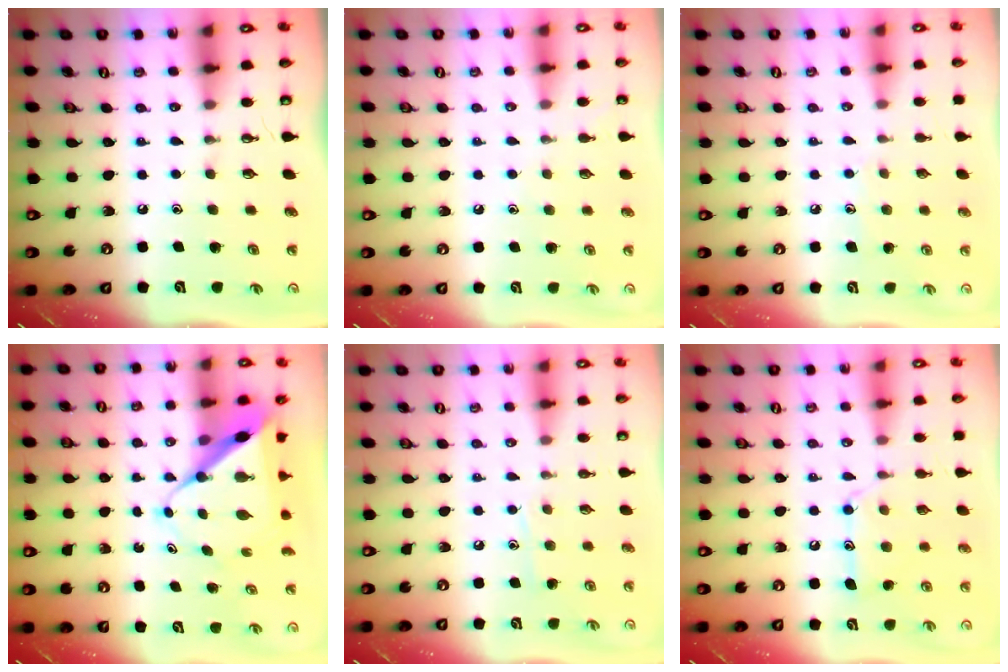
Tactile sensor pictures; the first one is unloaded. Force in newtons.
{"total": 2.9, "press": 2.9, "slide": 0.4}
{"total": 5.5, "press": 5.5, "slide": 0.6}
{"total": 9.9, "press": 9.8, "slide": 1.0}
{"total": 5.9, "press": 5.9, "slide": 0.7}
{"total": 12.5, "press": 12.5, "slide": 0.8}